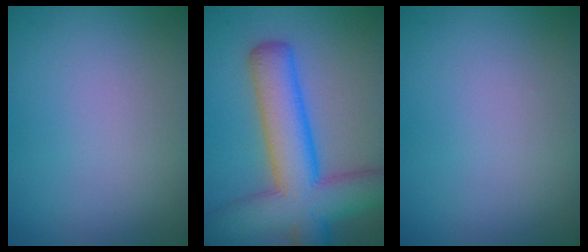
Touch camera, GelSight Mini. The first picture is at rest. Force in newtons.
{"total": 9.9, "press": 9.9, "slide": 0.4}
{"total": 0.0}